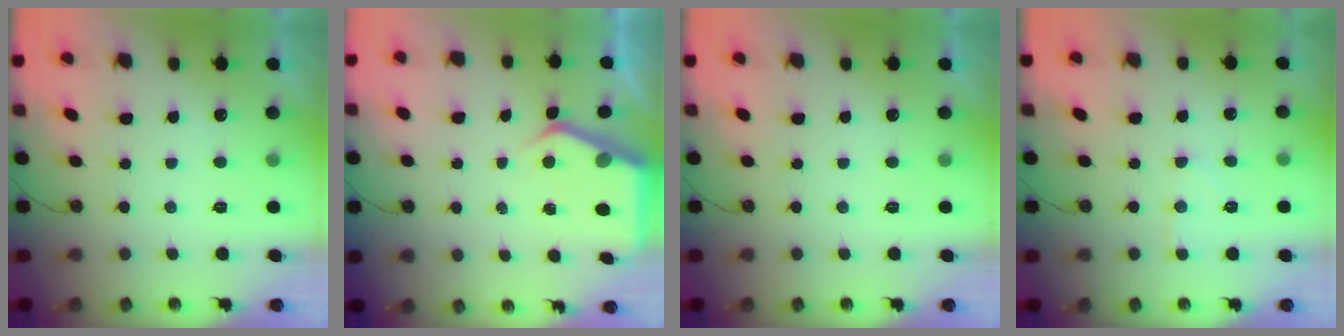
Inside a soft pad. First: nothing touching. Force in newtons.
{"total": 5.1, "press": 5.1, "slide": 0.3}
{"total": 0.0}
{"total": 6.9, "press": 6.9, "slide": 0.2}